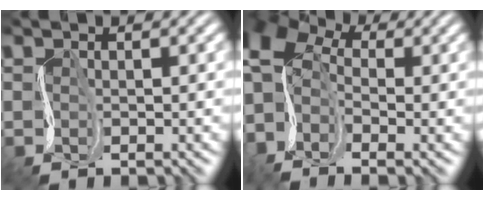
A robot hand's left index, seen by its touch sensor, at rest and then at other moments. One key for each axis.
{"total": 8.4, "fx": -1.2, "fy": 5.6, "fz": 6.1, "tx": -0.119, "ty": 0.020, "tz": -0.036}